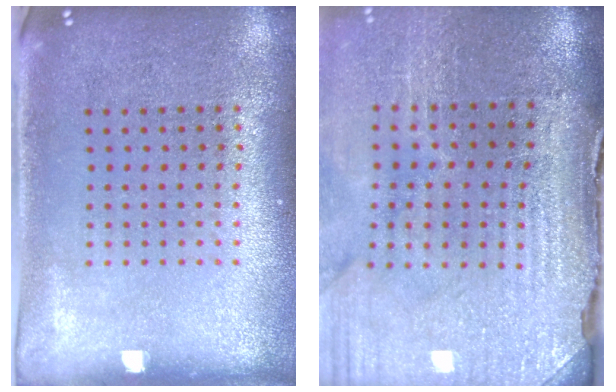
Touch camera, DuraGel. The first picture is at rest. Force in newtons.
{"total": 4.6, "press": 3.9, "slide": 2.3}